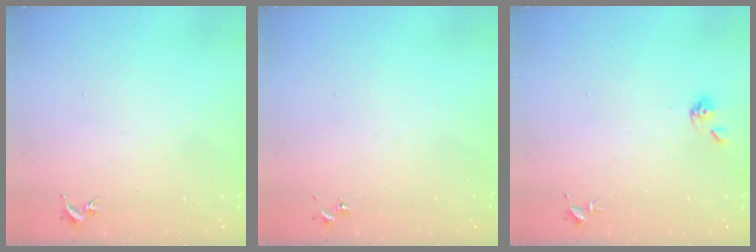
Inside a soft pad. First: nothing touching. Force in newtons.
{"total": 0.0}
{"total": 4.8, "press": 4.8, "slide": 0.8}